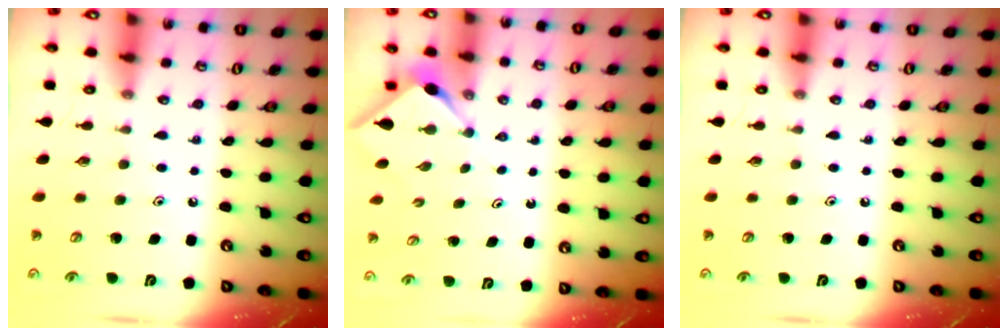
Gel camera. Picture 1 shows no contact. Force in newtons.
{"total": 3.1, "press": 3.1, "slide": 0.4}
{"total": 0.0}